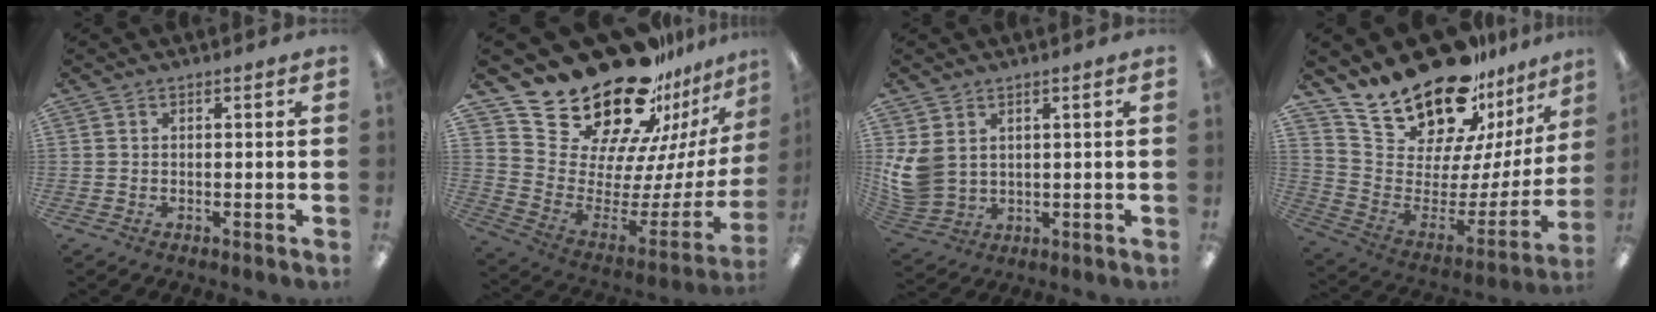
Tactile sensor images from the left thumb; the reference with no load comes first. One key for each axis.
{"total": 28.0, "fx": 22.2, "fy": 12.7, "fz": 11.5, "tx": -0.180, "ty": -0.183, "tz": 0.422}
{"total": 7.7, "fx": 2.6, "fy": 6.0, "fz": 4.1, "tx": -0.110, "ty": -0.007, "tz": 0.054}
{"total": 23.3, "fx": 20.3, "fy": 7.9, "fz": 8.2, "tx": -0.147, "ty": -0.166, "tz": 0.371}